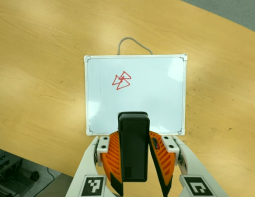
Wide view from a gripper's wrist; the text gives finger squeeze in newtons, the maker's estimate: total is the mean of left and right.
{"total": 5.3, "left": 4.3, "right": 6.3}